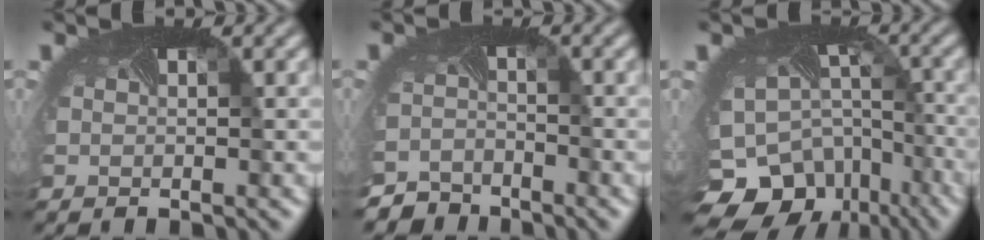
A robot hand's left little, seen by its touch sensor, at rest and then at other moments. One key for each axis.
{"total": 4.0, "fx": -3.8, "fy": 0.9, "fz": -1.1, "tx": 0.004, "ty": -0.025, "tz": -0.070}
{"total": 13.2, "fx": -8.6, "fy": 8.5, "fz": 5.1, "tx": -0.119, "ty": -0.050, "tz": -0.098}